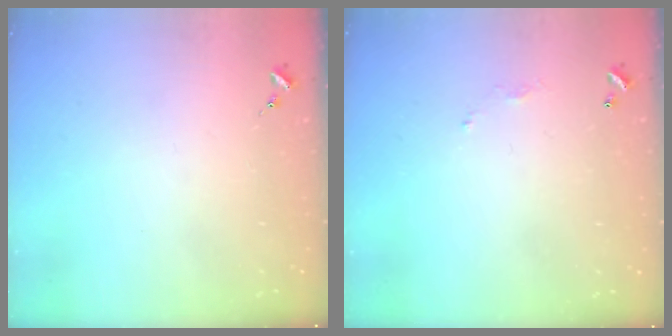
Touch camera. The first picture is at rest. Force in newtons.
{"total": 3.6, "press": 3.6, "slide": 0.1}